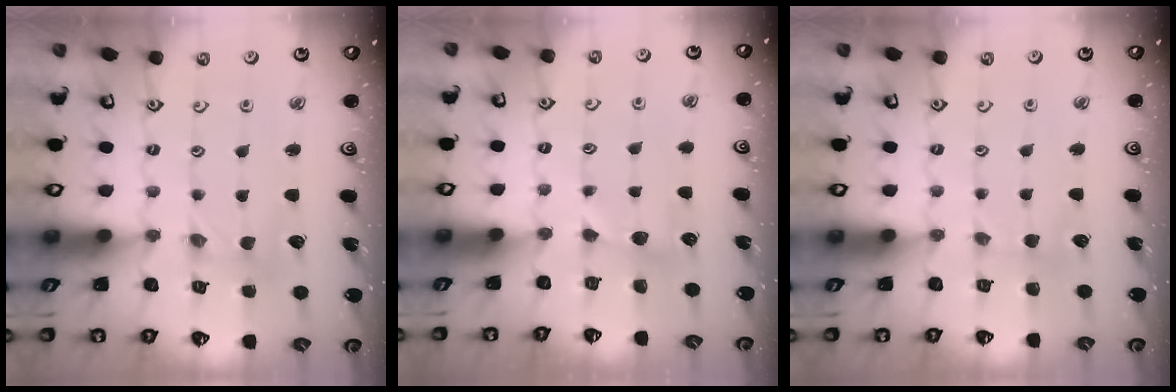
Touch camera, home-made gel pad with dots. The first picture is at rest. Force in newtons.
{"total": 4.1, "press": 4.0, "slide": 0.6}
{"total": 1.9, "press": 1.9, "slide": 0.3}